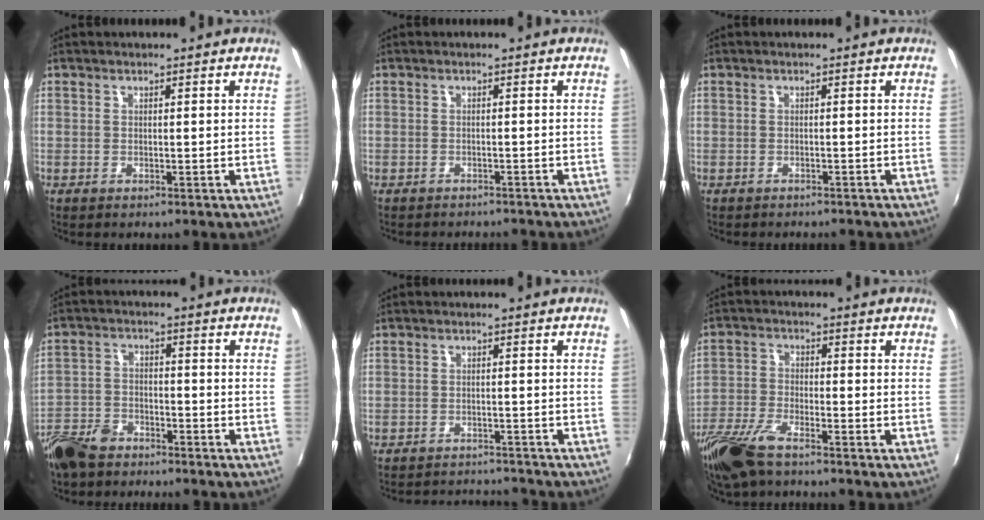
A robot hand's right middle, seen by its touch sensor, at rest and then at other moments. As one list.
[{"total": 3.9, "force": [-3.5, 1.3, 1.0], "torque": [-0.029, -0.006, -0.050]}, {"total": 2.4, "force": [-2.2, 0.9, 0.6], "torque": [-0.017, -0.007, -0.032]}, {"total": 9.7, "force": [-7.5, 4.6, 4.0], "torque": [-0.105, -0.001, -0.145]}, {"total": 7.9, "force": [-7.5, 1.7, 1.5], "torque": [-0.044, 0.012, -0.105]}, {"total": 10.0, "force": [-7.6, 2.7, 6.0], "torque": [-0.143, -0.025, -0.155]}]